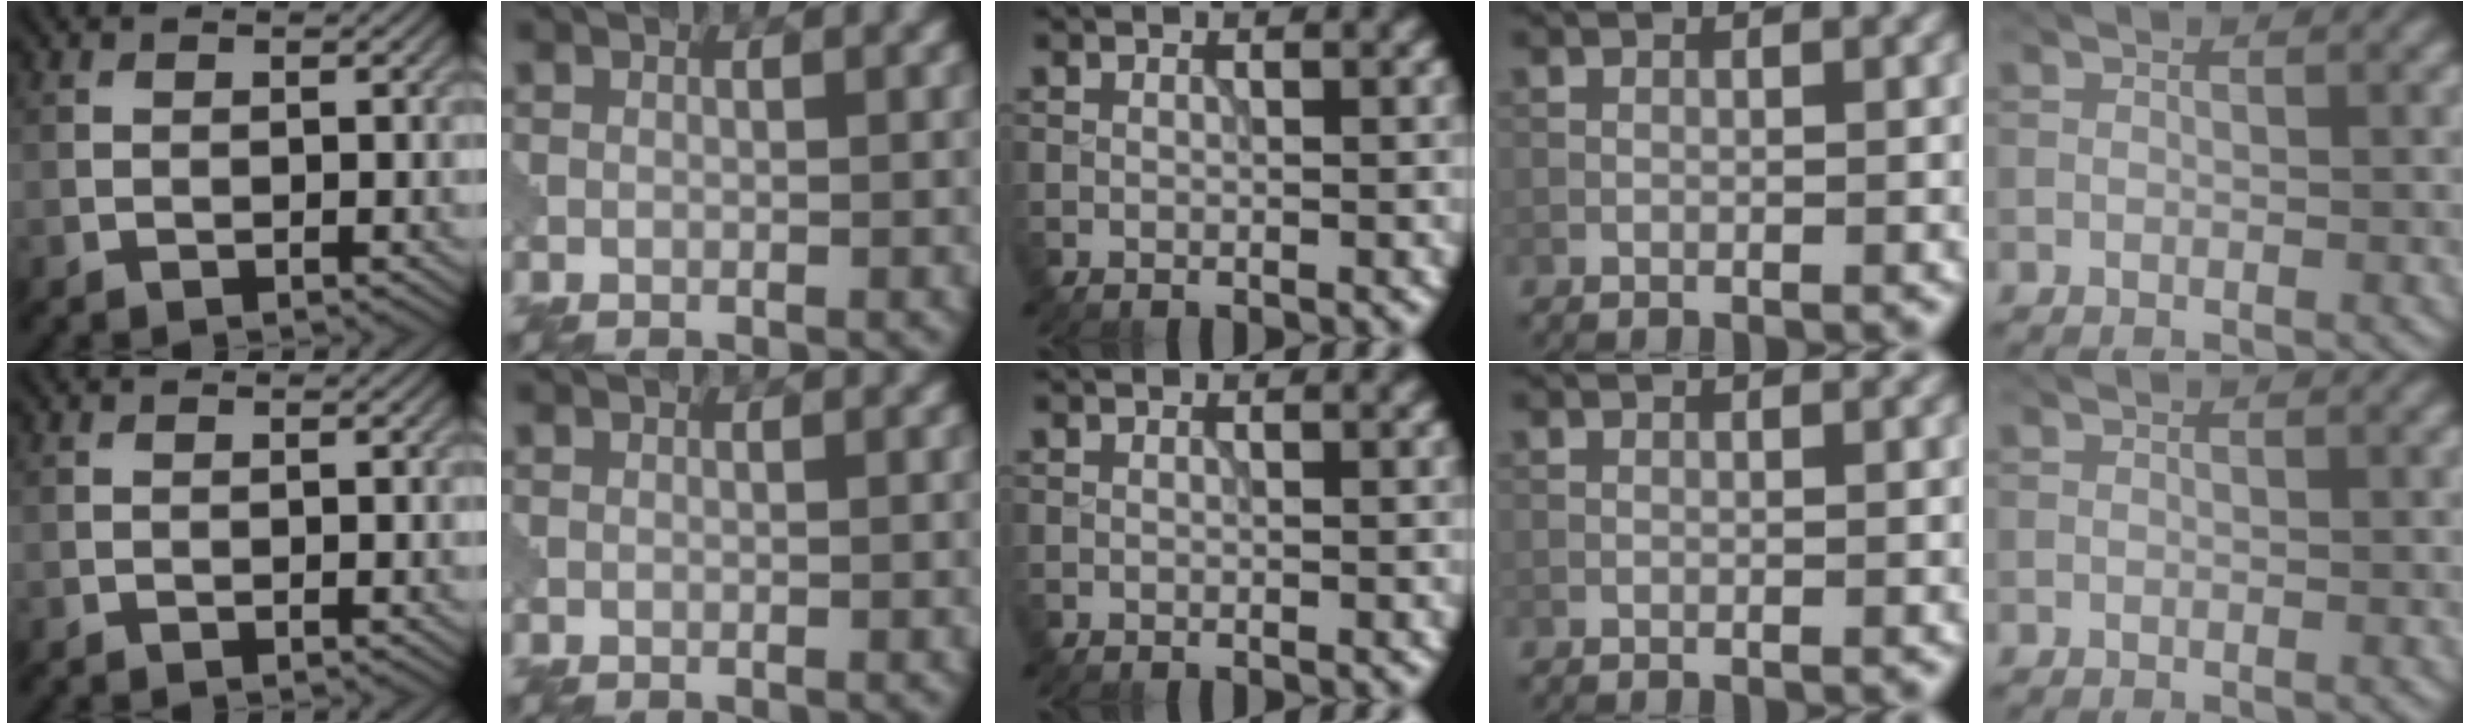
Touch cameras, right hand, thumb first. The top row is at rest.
{}